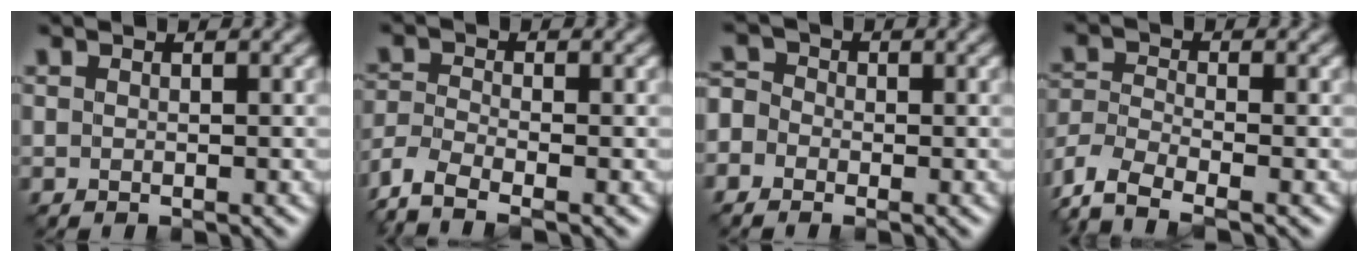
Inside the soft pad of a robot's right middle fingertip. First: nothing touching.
{"total": 3.6, "force": [-2.9, 0.8, 2.0], "torque": [-0.051, -0.008, -0.075]}
{"total": 2.8, "force": [-1.1, 2.5, 0.8], "torque": [-0.004, 0.015, -0.041]}
{"total": 4.9, "force": [-3.9, 1.3, 2.8], "torque": [-0.065, -0.006, -0.092]}